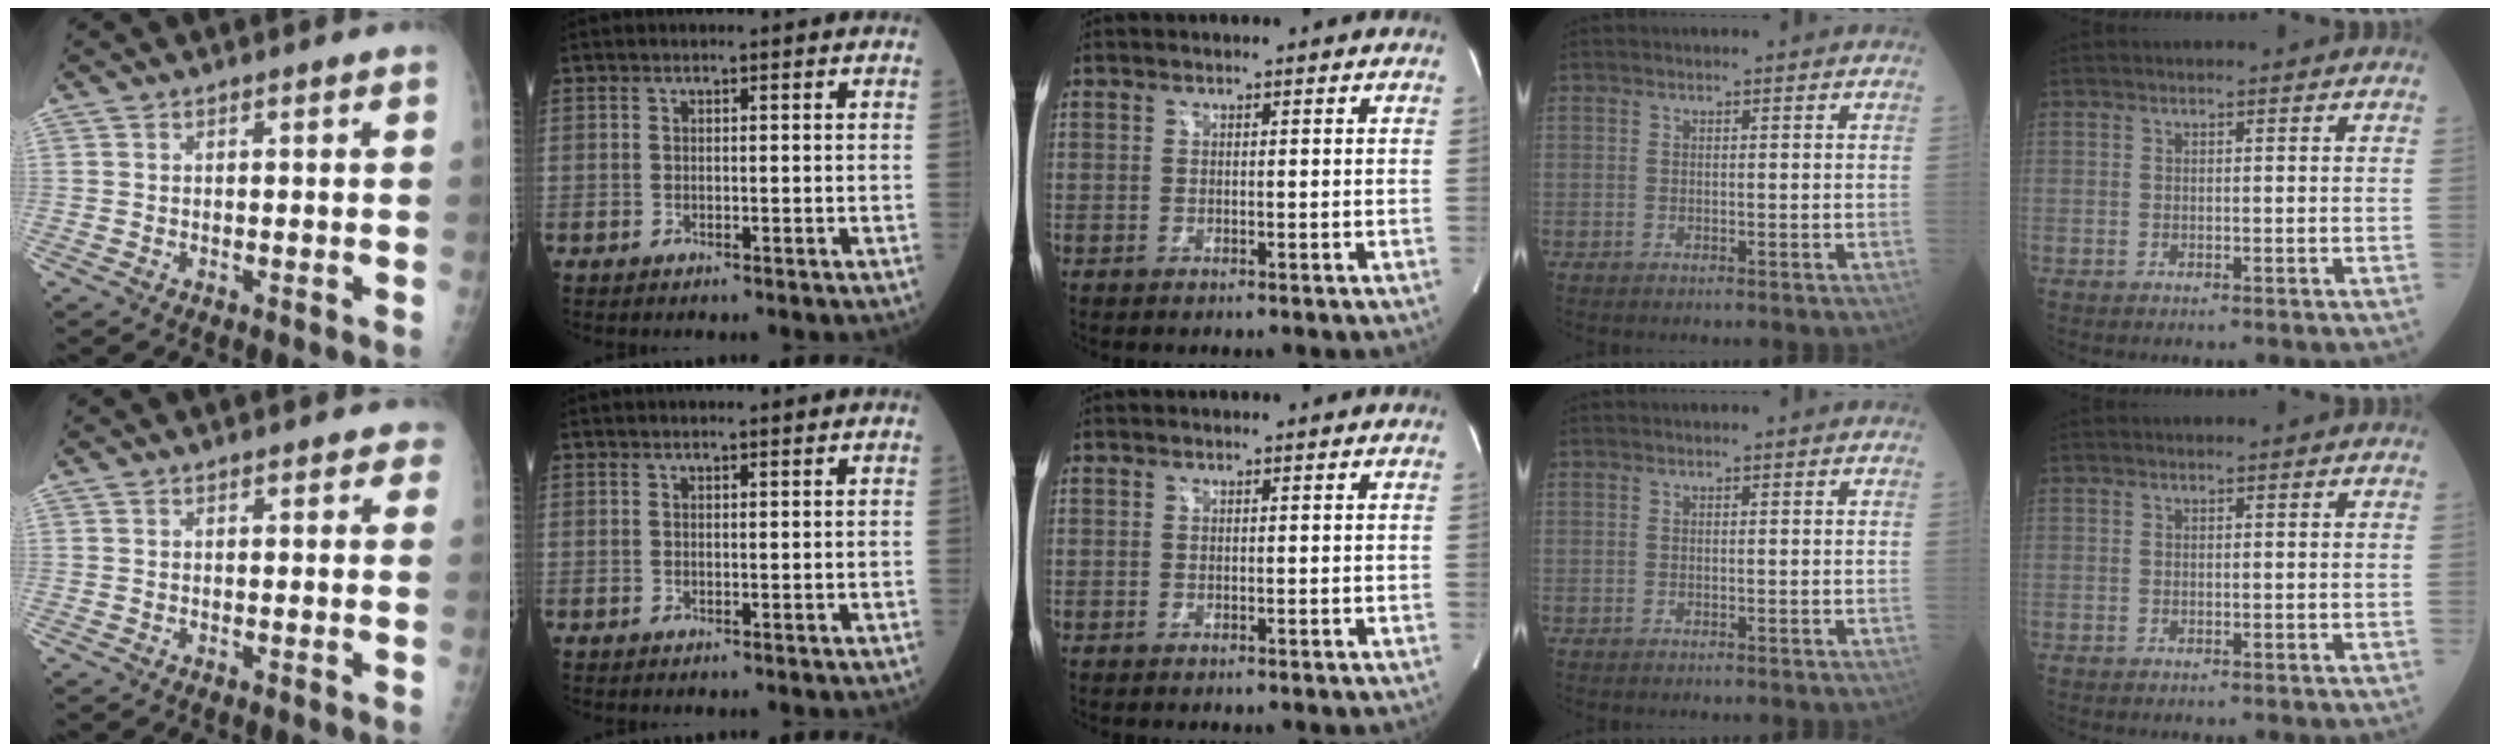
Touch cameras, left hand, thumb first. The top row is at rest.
{"thumb": {"total": 2.1, "force": [1.6, 1.2, 0.6], "torque": [0.022, -0.002, 0.009]}, "index": {"total": 2.1, "force": [1.9, 0.1, 0.8], "torque": [-0.002, 0.016, 0.026]}}